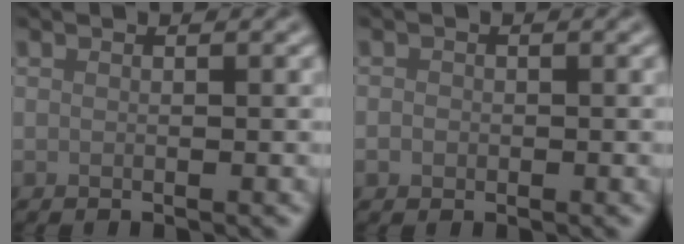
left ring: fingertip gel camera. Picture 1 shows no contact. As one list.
[{"total": 0.9, "force": [-0.2, 0.8, 0.3], "torque": [-0.002, -0.004, -0.006]}]